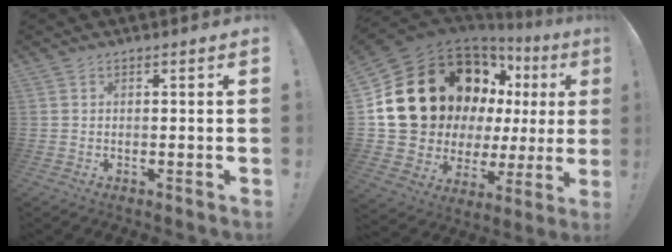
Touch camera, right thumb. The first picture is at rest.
{"total": 27.0, "force": [8.8, 18.2, 17.8], "torque": [-0.314, -0.055, 0.212]}